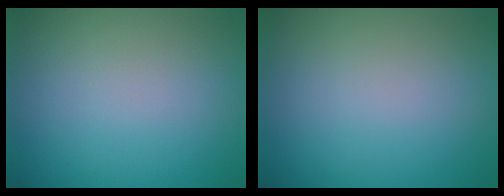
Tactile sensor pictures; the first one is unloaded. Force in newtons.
{"total": 0.0}